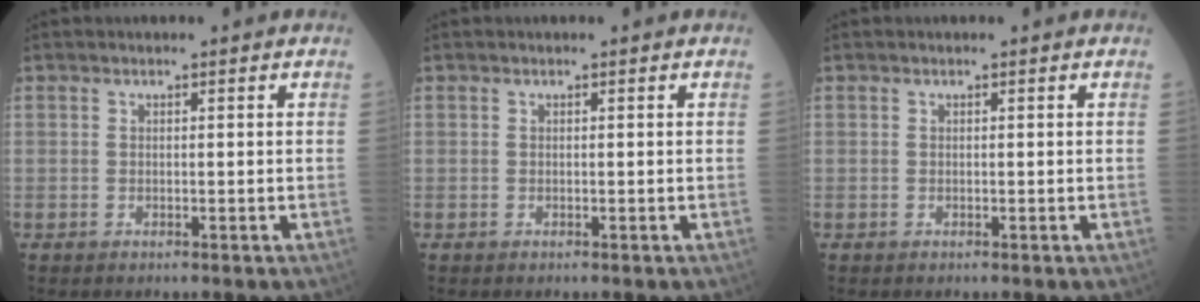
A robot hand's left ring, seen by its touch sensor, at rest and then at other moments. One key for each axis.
{"total": 0.0}
{"total": 0.0}